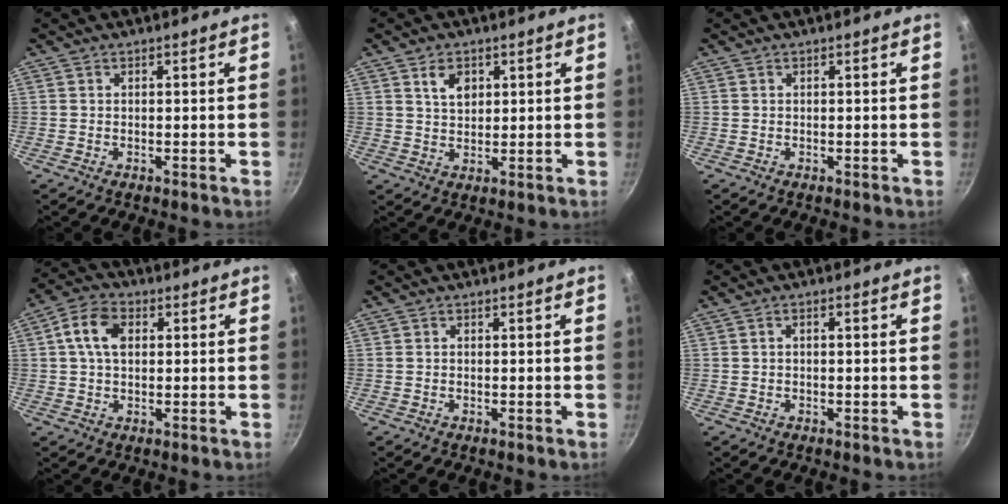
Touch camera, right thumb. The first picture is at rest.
{"total": 4.6, "force": [2.1, 3.1, 2.7], "torque": [-0.030, -0.010, 0.037]}
{"total": 0.0}
{"total": 7.5, "force": [1.6, 5.2, 5.2], "torque": [-0.084, 0.013, 0.019]}
{"total": 0.0}
{"total": 1.2, "force": [-0.1, 0.6, 1.0], "torque": [-0.027, 0.010, -0.001]}